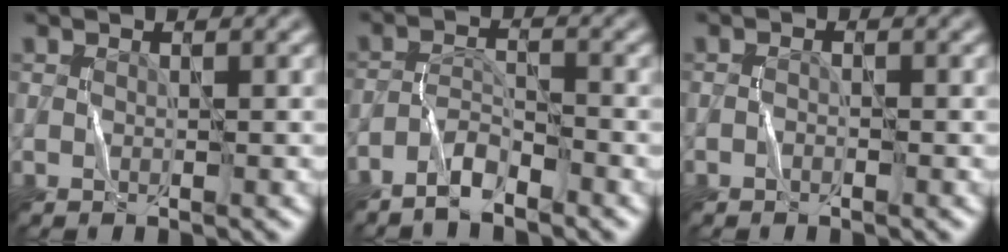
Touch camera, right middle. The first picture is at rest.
{"total": 2.7, "force": [-2.3, 0.5, 1.3], "torque": [-0.026, 0.006, -0.051]}
{"total": 0.5, "force": [-0.4, 0.2, 0.3], "torque": [-0.004, 0.001, -0.010]}